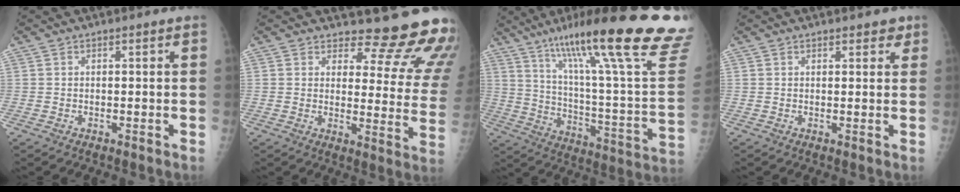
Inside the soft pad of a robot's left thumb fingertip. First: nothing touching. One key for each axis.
{"total": 15.7, "fx": 15.0, "fy": 3.4, "fz": 3.3, "tx": 0.005, "ty": -0.163, "tz": 0.157}
{"total": 33.8, "fx": 22.6, "fy": 3.4, "fz": 25.0, "tx": -0.314, "ty": -0.079, "tz": 0.334}
{"total": 2.5, "fx": 1.9, "fy": 1.1, "fz": 1.2, "tx": 0.002, "ty": -0.007, "tz": 0.019}